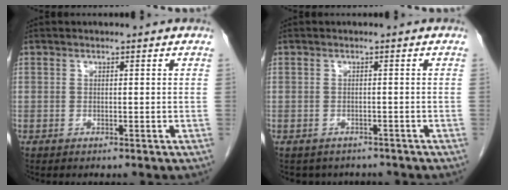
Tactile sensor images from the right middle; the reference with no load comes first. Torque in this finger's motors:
{"motor_torque": [0.05, -0.04, -0.01, 0.00]}